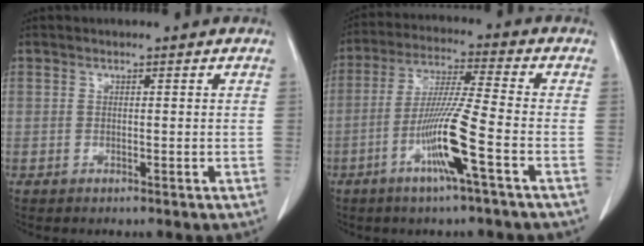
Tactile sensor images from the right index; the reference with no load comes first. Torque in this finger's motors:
{"motor_torque": [1.77, -0.38, 0.88, 0.20]}